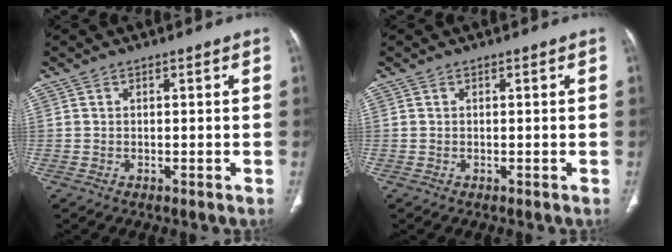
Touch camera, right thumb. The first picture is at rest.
{"total": 0.0}